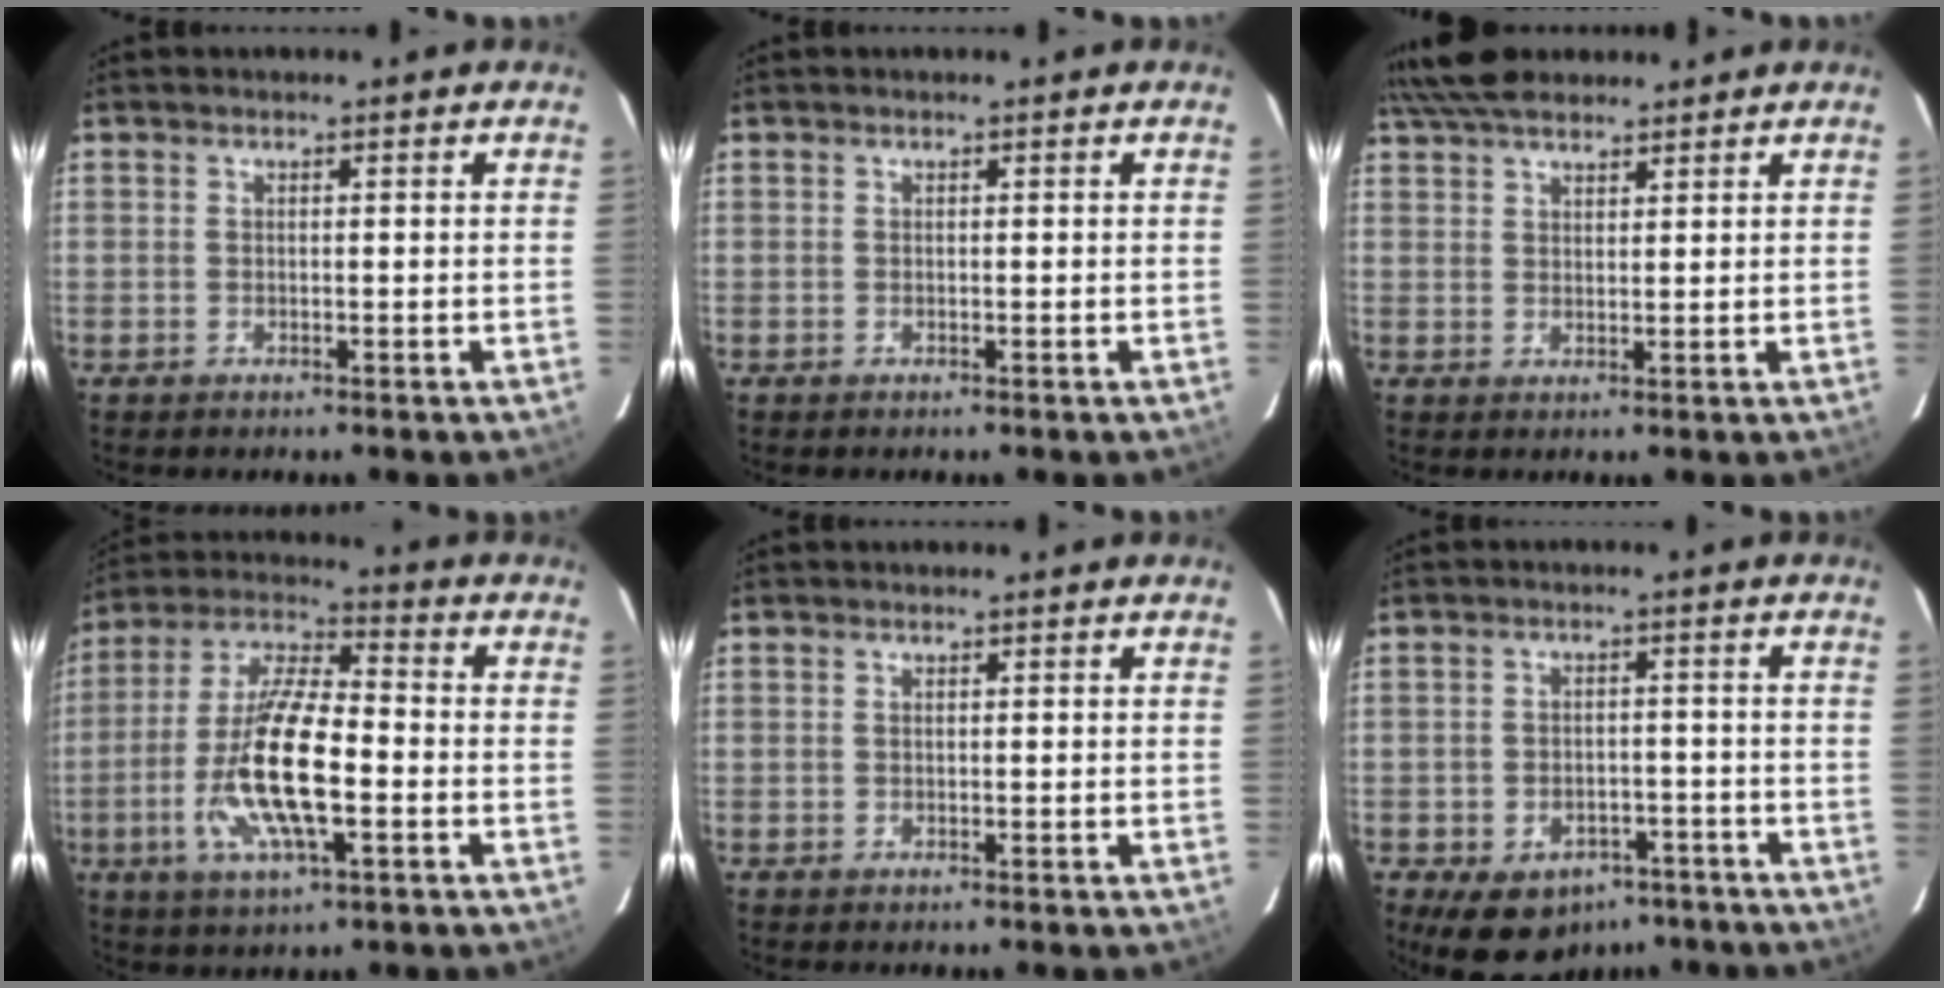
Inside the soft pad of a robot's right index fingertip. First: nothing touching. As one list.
[{"total": 0.0}, {"total": 6.6, "force": [6.0, 1.8, 2.1], "torque": [-0.044, 0.025, 0.109]}, {"total": 16.3, "force": [-4.1, 4.6, 15.1], "torque": [-0.306, -0.007, -0.082]}, {"total": 0.0}, {"total": 11.6, "force": [-7.6, 7.6, 4.3], "torque": [-0.101, 0.012, -0.081]}]